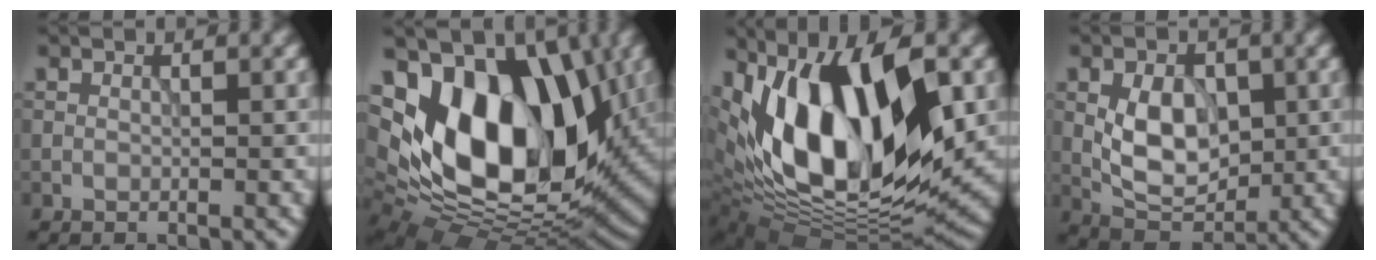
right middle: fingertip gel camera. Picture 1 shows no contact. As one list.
[{"total": 15.8, "force": [2.8, 10.1, 11.8], "torque": [-0.187, 0.005, 0.040]}, {"total": 14.5, "force": [2.1, 7.4, 12.3], "torque": [-0.210, -0.006, 0.026]}, {"total": 5.6, "force": [-0.1, 3.6, 4.3], "torque": [-0.078, -0.005, -0.001]}]